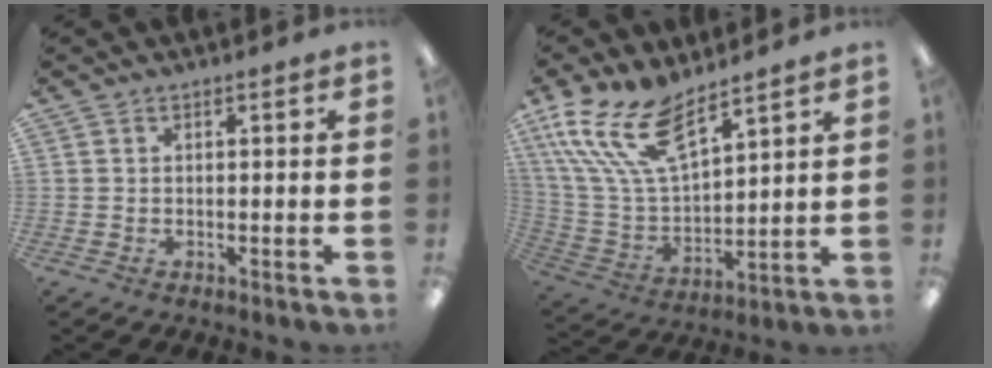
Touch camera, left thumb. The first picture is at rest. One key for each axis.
{"total": 18.1, "fx": 11.6, "fy": 7.8, "fz": 11.4, "tx": -0.260, "ty": -0.057, "tz": 0.214}